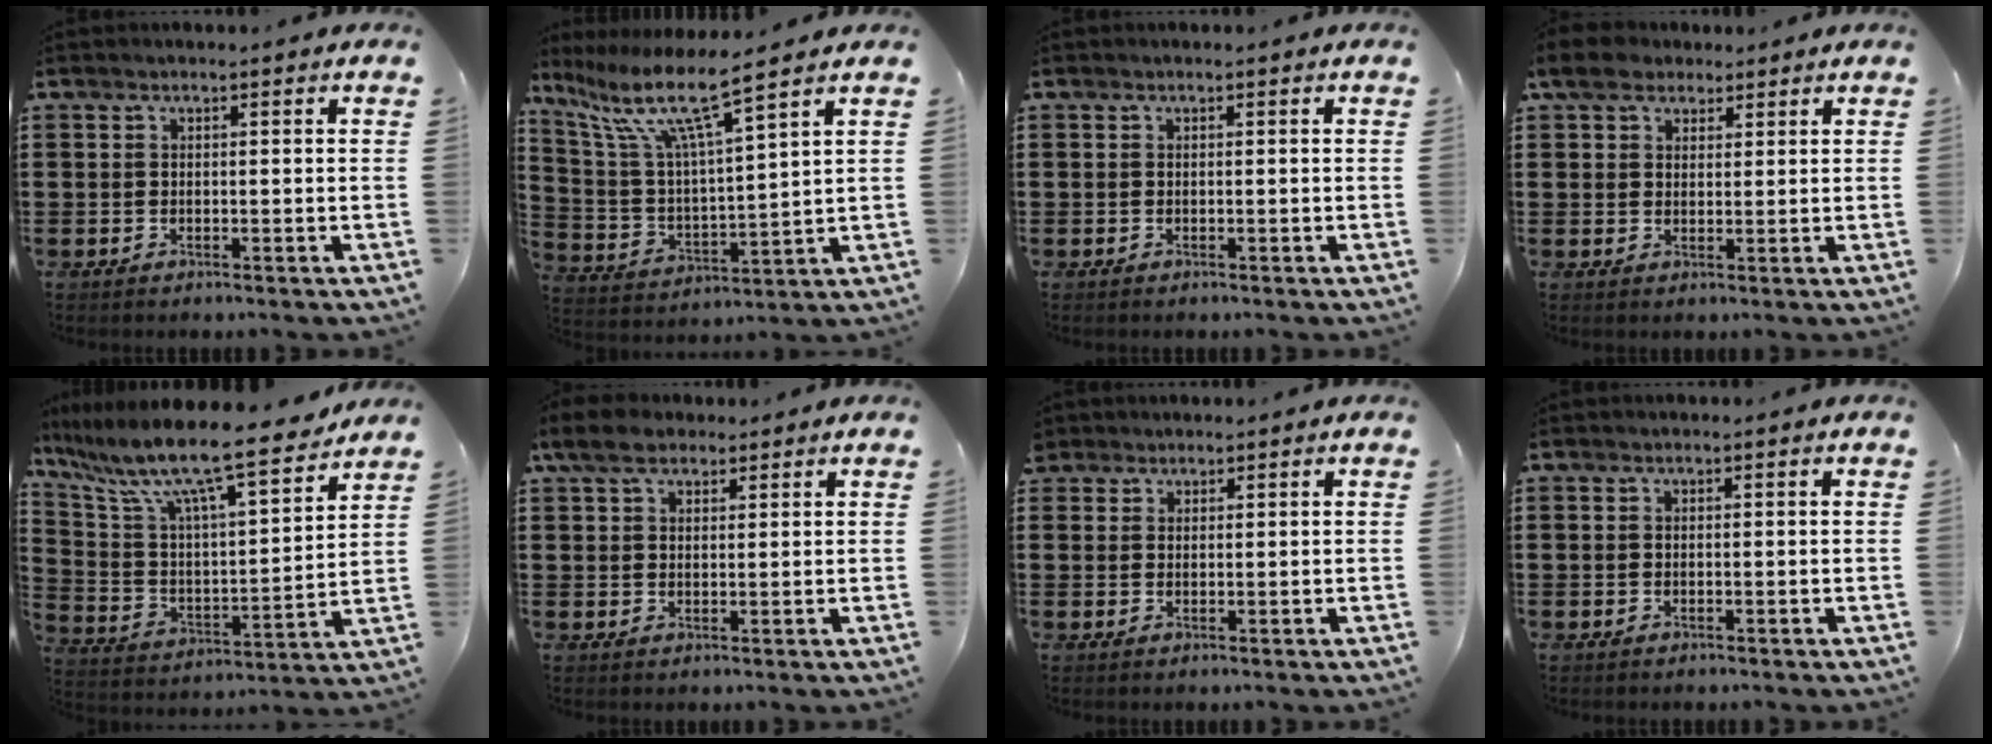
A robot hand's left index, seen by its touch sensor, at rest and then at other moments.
{"total": 9.8, "force": [7.1, 0.8, 6.7], "torque": [-0.159, -0.042, 0.115]}
{"total": 0.0}
{"total": 5.4, "force": [3.6, 3.3, 2.3], "torque": [-0.054, 0.009, 0.066]}
{"total": 10.7, "force": [9.0, 0.3, 5.7], "torque": [-0.151, -0.069, 0.146]}
{"total": 5.3, "force": [3.7, 2.7, 2.7], "torque": [-0.057, 0.004, 0.067]}
{"total": 1.6, "force": [1.4, 0.8, 0.0], "torque": [-0.004, 0.005, 0.028]}
{"total": 0.0}